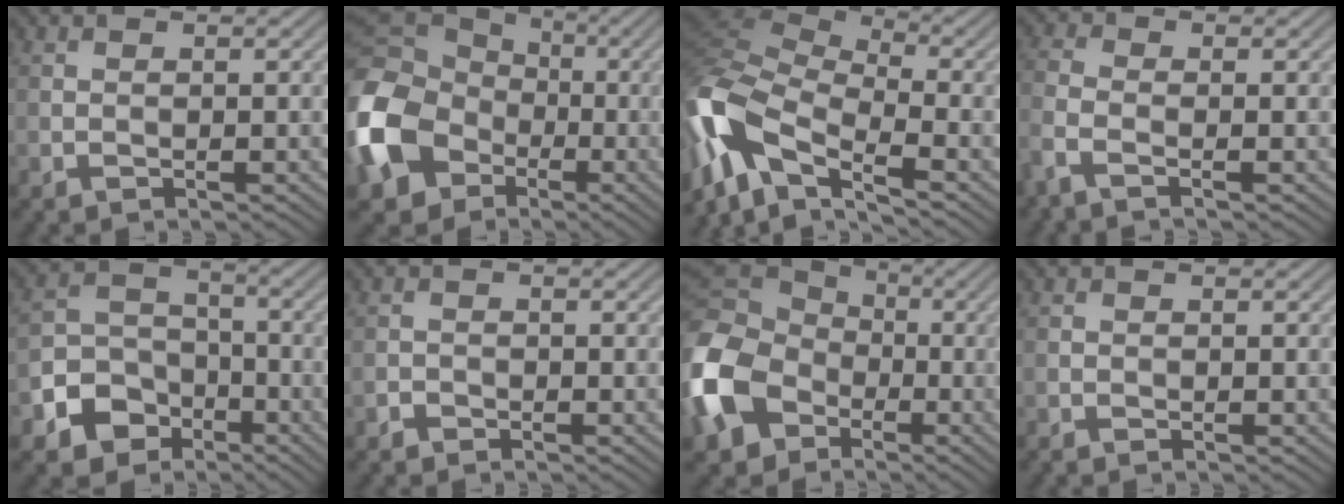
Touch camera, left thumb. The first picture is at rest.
{"total": 18.4, "force": [-4.5, 15.0, 9.6], "torque": [-0.288, -0.036, -0.107]}
{"total": 14.4, "force": [-5.0, 6.6, 11.7], "torque": [-0.278, 0.000, -0.103]}
{"total": 3.5, "force": [-2.0, 1.0, 2.7], "torque": [-0.070, -0.007, -0.057]}
{"total": 7.9, "force": [-4.2, 5.9, 3.1], "torque": [-0.069, -0.007, -0.090]}
{"total": 1.0, "force": [-0.8, 0.6, 0.2], "torque": [-0.001, 0.000, -0.018]}
{"total": 16.8, "force": [-4.4, 13.3, 9.3], "torque": [-0.286, -0.032, -0.099]}
{"total": 0.5, "force": [-0.5, 0.2, 0.1], "torque": [-0.003, -0.003, -0.009]}